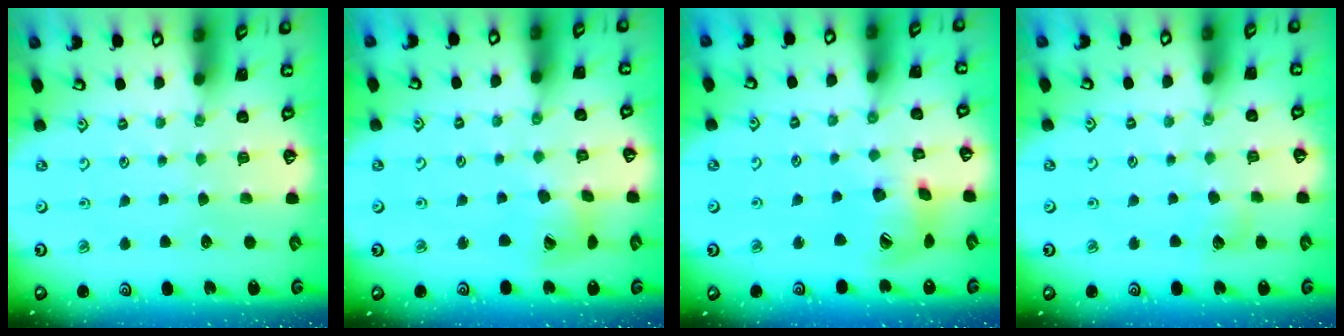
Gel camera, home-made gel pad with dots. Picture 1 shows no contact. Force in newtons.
{"total": 10.8, "press": 10.7, "slide": 1.5}
{"total": 14.5, "press": 14.4, "slide": 2.2}
{"total": 4.3, "press": 4.3, "slide": 0.5}